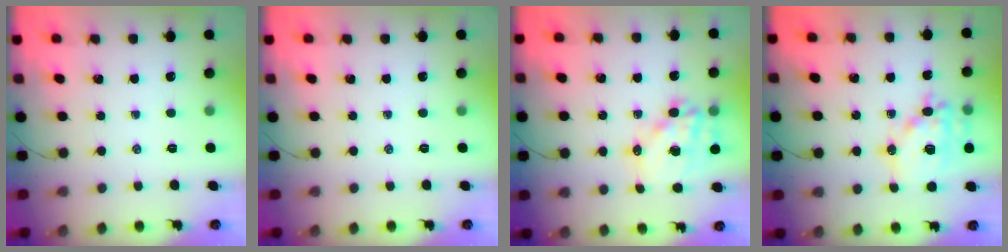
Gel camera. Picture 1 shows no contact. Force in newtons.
{"total": 0.0}
{"total": 14.9, "press": 14.5, "slide": 3.5}
{"total": 16.2, "press": 15.9, "slide": 3.2}